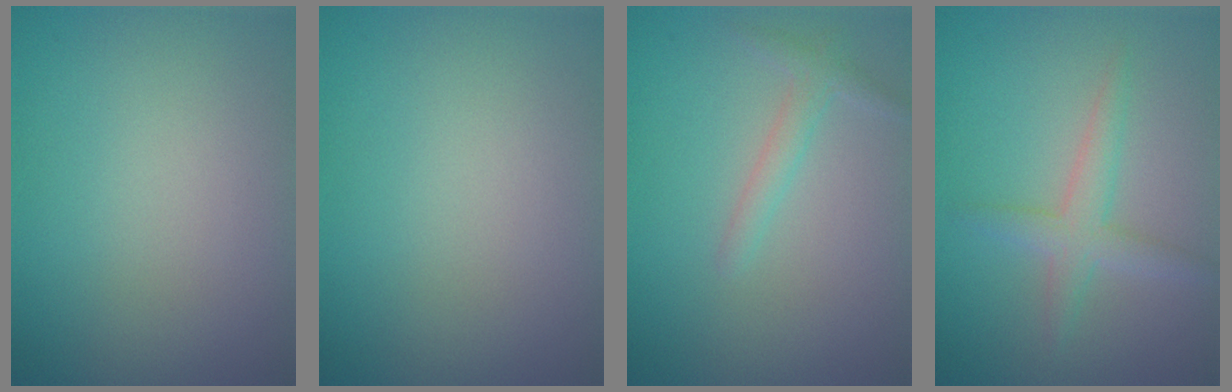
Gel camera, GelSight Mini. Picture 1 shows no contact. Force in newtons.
{"total": 0.0}
{"total": 1.5, "press": 1.5, "slide": 0.1}
{"total": 2.5, "press": 2.5, "slide": 0.2}